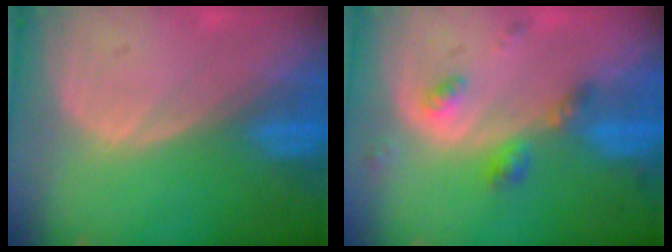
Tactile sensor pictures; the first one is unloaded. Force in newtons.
{"total": 4.3, "press": 4.1, "slide": 1.3}